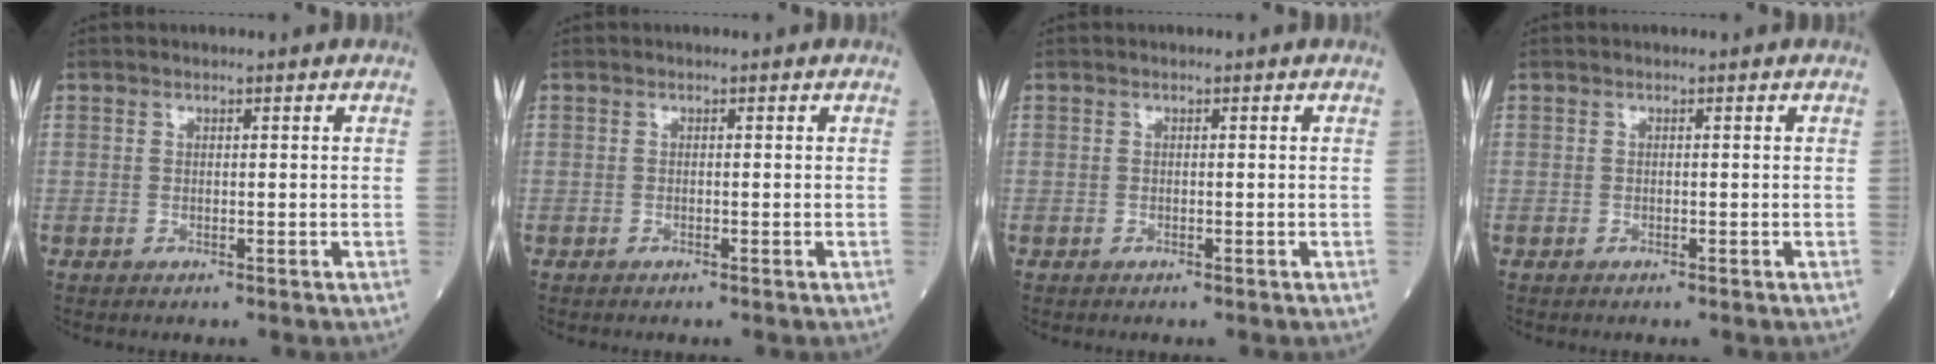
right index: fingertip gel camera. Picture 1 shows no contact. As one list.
[{"total": 0.0}, {"total": 0.0}, {"total": 0.0}]